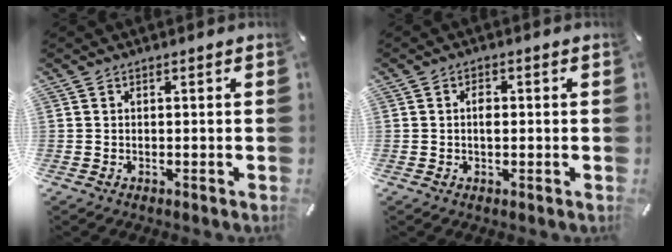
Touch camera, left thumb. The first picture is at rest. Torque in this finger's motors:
{"motor_torque": [0.07, -0.05, -0.01, -0.03, 0.01]}